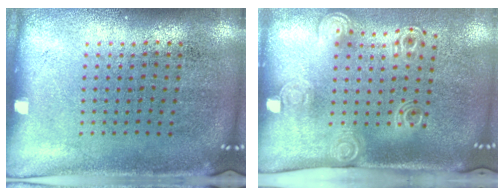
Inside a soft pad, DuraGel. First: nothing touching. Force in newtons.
{"total": 2.1, "press": 1.5, "slide": 1.5}